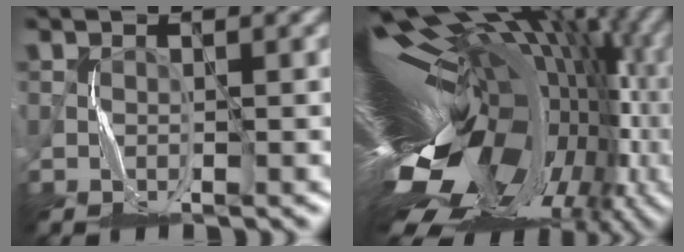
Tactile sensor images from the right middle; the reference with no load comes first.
{"total": 20.3, "force": [-1.9, 11.3, 16.7], "torque": [-0.272, -0.019, -0.022]}